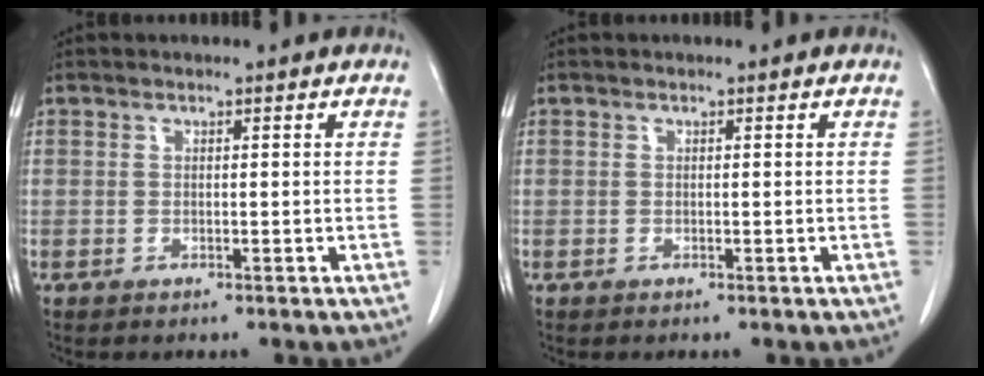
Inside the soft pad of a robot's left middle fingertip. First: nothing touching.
{"total": 0.0}